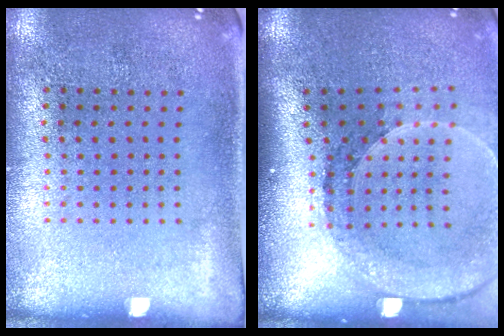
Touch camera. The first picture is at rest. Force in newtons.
{"total": 2.7, "press": 2.0, "slide": 1.8}